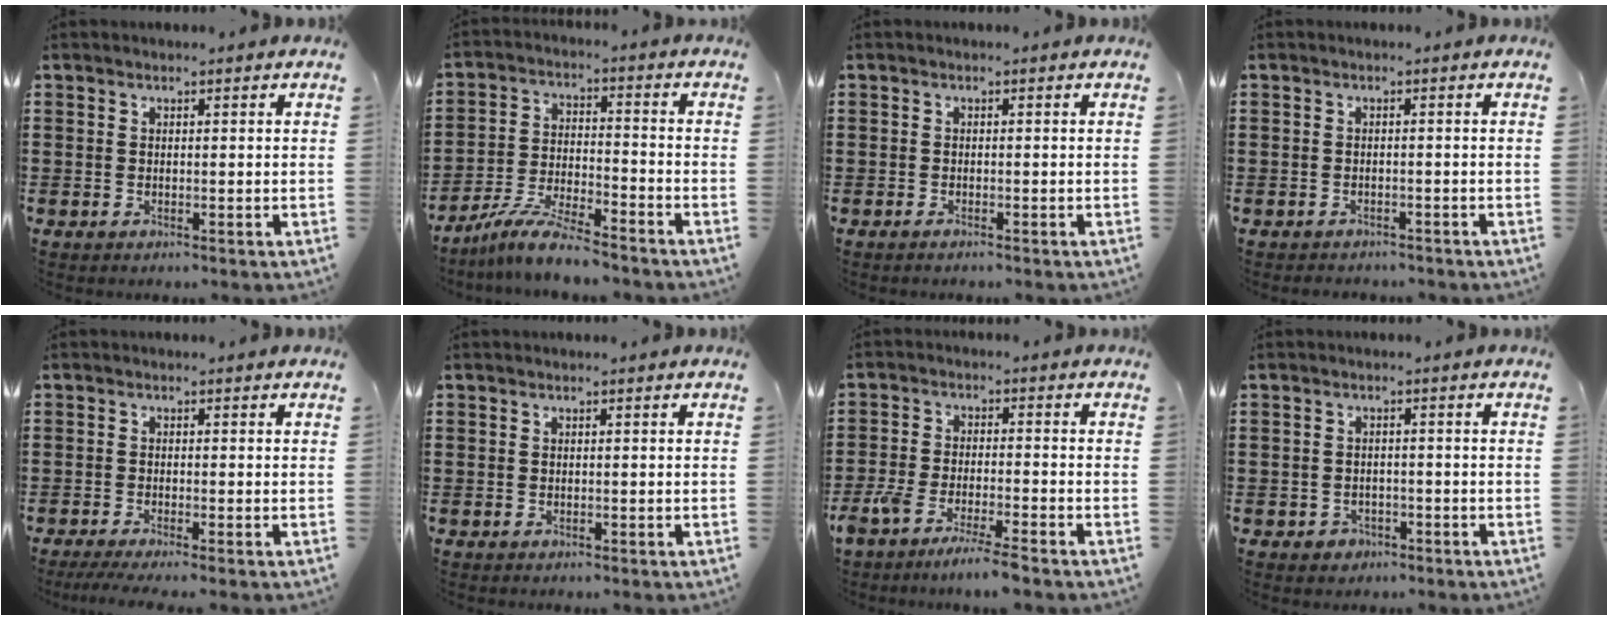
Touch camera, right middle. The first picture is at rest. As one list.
[{"total": 7.9, "force": [-7.1, 0.6, 3.4], "torque": [-0.073, 0.001, -0.138]}, {"total": 0.6, "force": [-0.5, 0.1, 0.2], "torque": [-0.006, -0.002, -0.010]}, {"total": 1.0, "force": [-1.0, 0.2, -0.1], "torque": [-0.002, 0.002, -0.023]}, {"total": 1.6, "force": [-1.1, 0.0, 1.1], "torque": [-0.025, -0.003, -0.025]}, {"total": 0.0}, {"total": 5.3, "force": [-4.5, 0.1, 2.7], "torque": [-0.065, -0.016, -0.088]}, {"total": 1.5, "force": [-1.1, 1.0, 0.2], "torque": [-0.009, 0.000, -0.026]}]